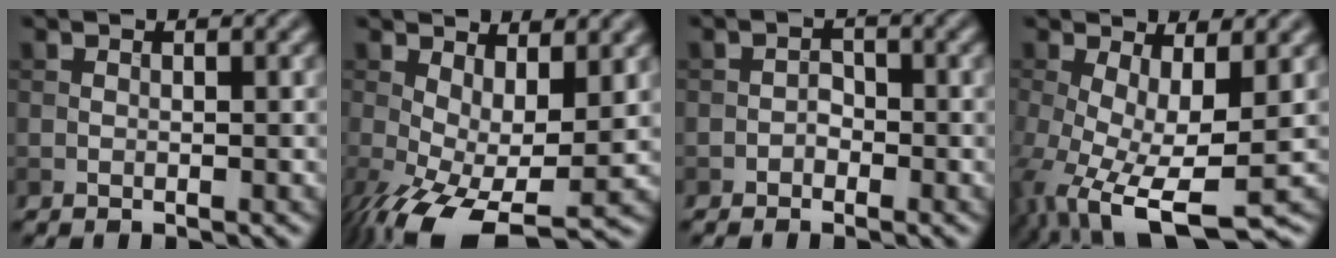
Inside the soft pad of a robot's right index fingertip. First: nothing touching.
{"total": 9.6, "force": [-1.7, 4.4, 8.3], "torque": [-0.157, -0.022, -0.018]}
{"total": 1.2, "force": [-0.6, 0.9, 0.5], "torque": [-0.003, 0.002, -0.011]}
{"total": 8.6, "force": [-2.0, 3.7, 7.5], "torque": [-0.153, -0.022, -0.027]}